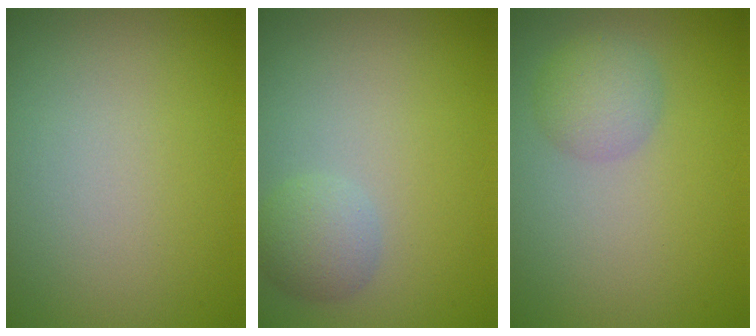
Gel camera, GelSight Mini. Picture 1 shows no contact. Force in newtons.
{"total": 2.3, "press": 2.3, "slide": 0.2}
{"total": 2.5, "press": 2.5, "slide": 0.0}